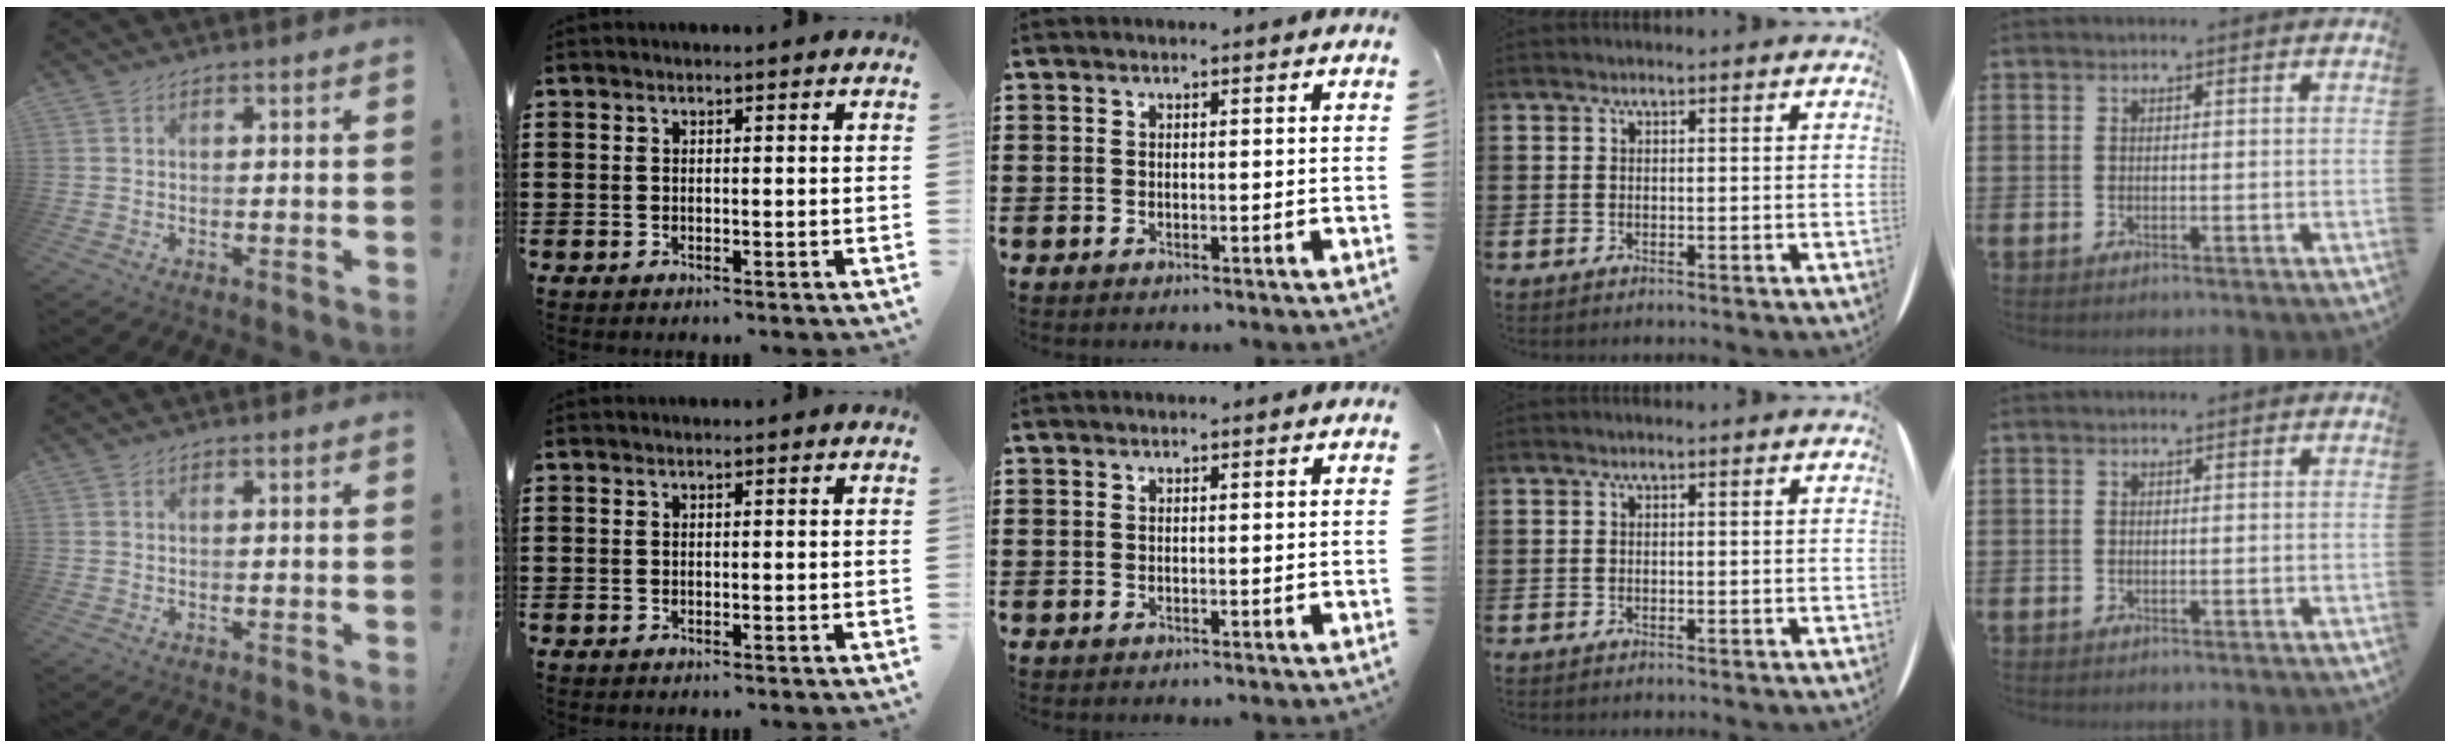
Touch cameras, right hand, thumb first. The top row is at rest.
{}